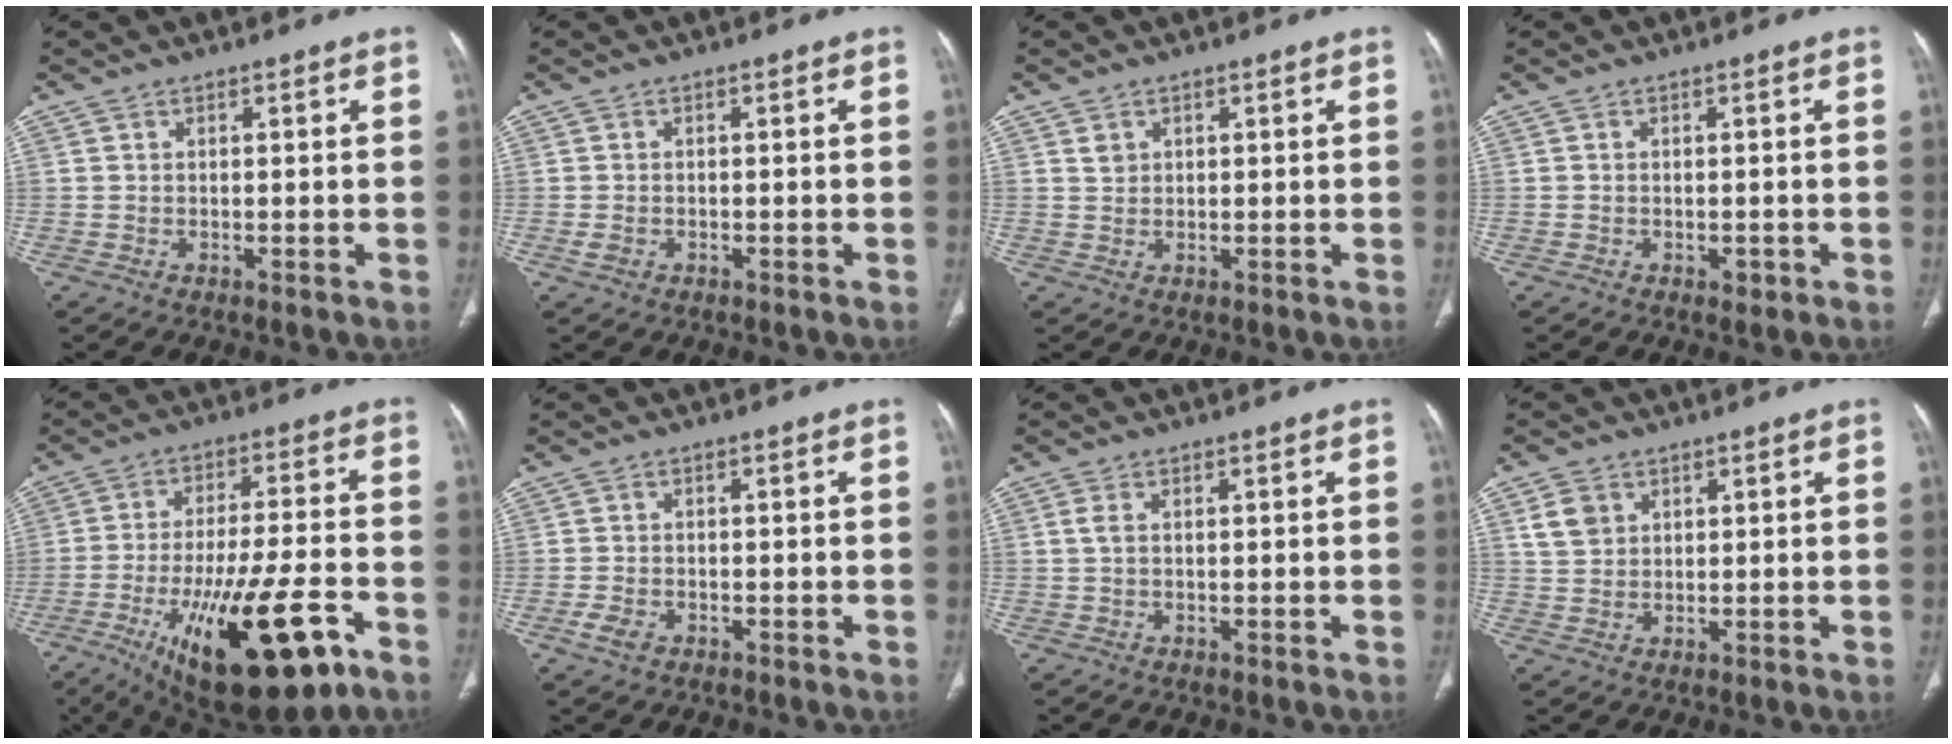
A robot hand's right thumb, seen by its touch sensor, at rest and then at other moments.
{"total": 1.5, "force": [-0.6, 1.0, 0.8], "torque": [-0.019, 0.004, -0.011]}
{"total": 1.7, "force": [0.9, 1.3, 0.6], "torque": [0.000, -0.005, 0.016]}
{"total": 1.2, "force": [-0.5, 0.8, 0.7], "torque": [-0.005, 0.001, -0.007]}
{"total": 23.4, "force": [-11.0, 7.5, 19.2], "torque": [-0.304, 0.032, -0.163]}
{"total": 2.9, "force": [-1.5, 1.8, 1.7], "torque": [-0.036, 0.003, -0.027]}
{"total": 1.6, "force": [0.3, 0.9, 1.3], "torque": [-0.036, 0.007, 0.008]}
{"total": 4.3, "force": [1.8, 3.4, 2.0], "torque": [-0.024, -0.005, 0.038]}